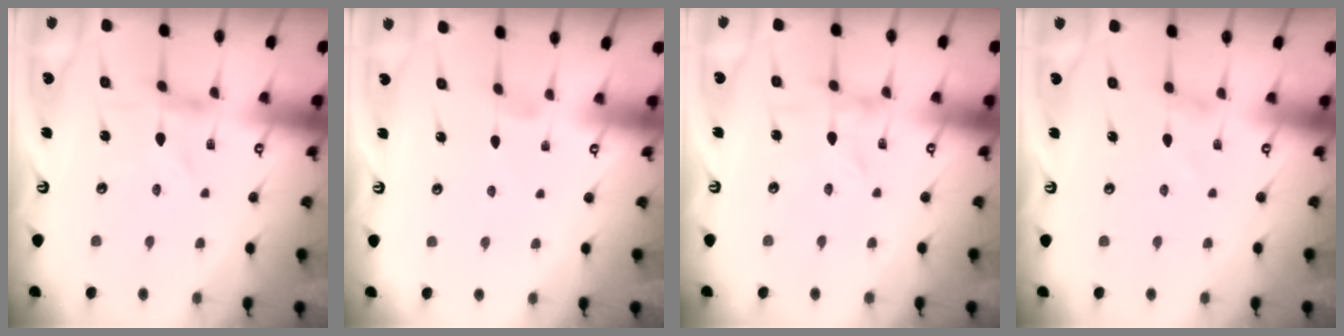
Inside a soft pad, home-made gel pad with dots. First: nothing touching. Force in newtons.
{"total": 0.0}
{"total": 0.0}
{"total": 0.0}